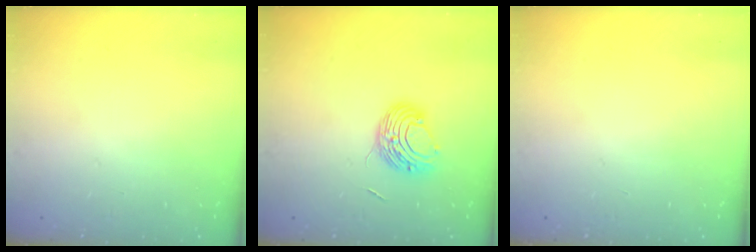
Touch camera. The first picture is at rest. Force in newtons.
{"total": 8.7, "press": 8.6, "slide": 0.8}
{"total": 0.0}